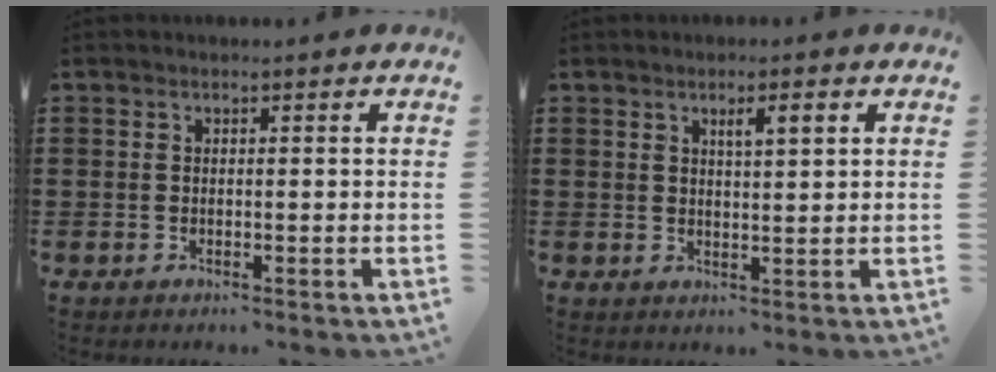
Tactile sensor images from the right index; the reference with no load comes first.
{"total": 2.7, "force": [1.2, 0.5, 2.4], "torque": [-0.039, 0.001, 0.016]}